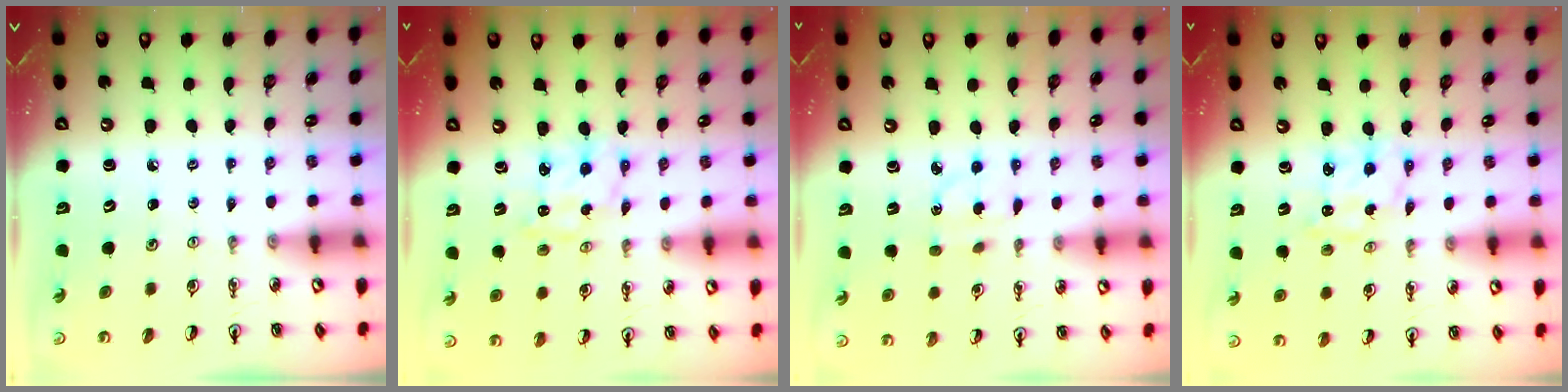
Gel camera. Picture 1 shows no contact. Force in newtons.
{"total": 2.6, "press": 2.6, "slide": 0.3}
{"total": 3.1, "press": 3.1, "slide": 0.7}
{"total": 2.6, "press": 2.6, "slide": 0.3}